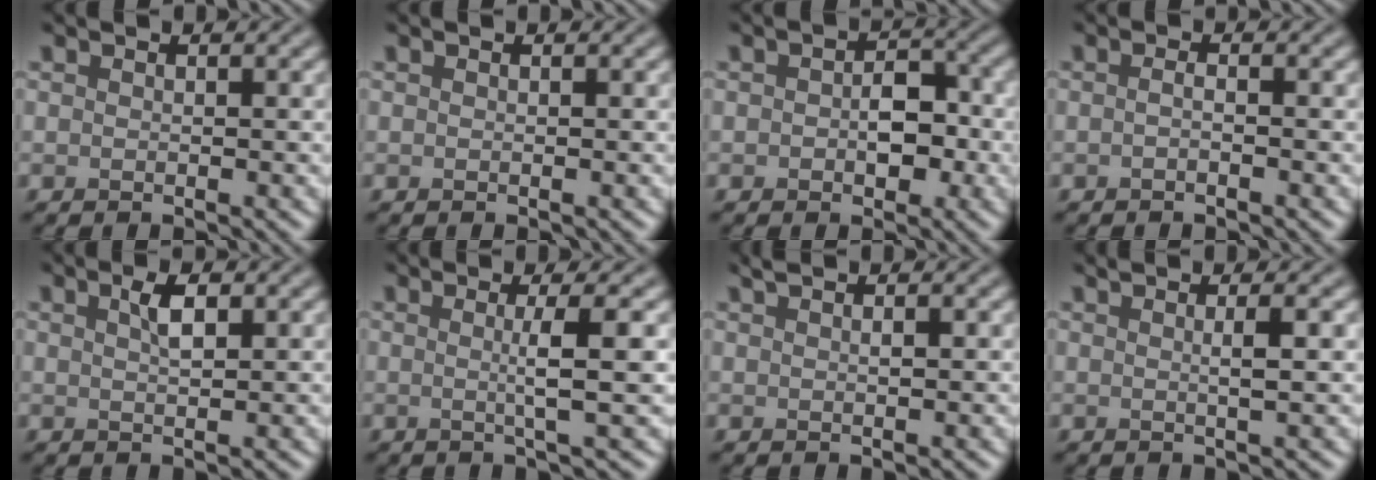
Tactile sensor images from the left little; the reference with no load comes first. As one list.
[{"total": 0.0}, {"total": 3.6, "force": [-0.4, 2.4, 2.7], "torque": [-0.036, -0.002, -0.009]}, {"total": 0.5, "force": [-0.4, 0.0, 0.4], "torque": [-0.010, -0.001, -0.007]}, {"total": 1.6, "force": [0.9, 0.4, 1.3], "torque": [-0.024, 0.003, 0.015]}, {"total": 3.3, "force": [0.2, 0.5, 3.2], "torque": [-0.054, 0.001, -0.006]}, {"total": 1.1, "force": [0.6, 0.2, 0.9], "torque": [-0.018, 0.003, 0.012]}, {"total": 2.3, "force": [0.5, 0.6, 2.1], "torque": [-0.030, 0.005, -0.002]}]